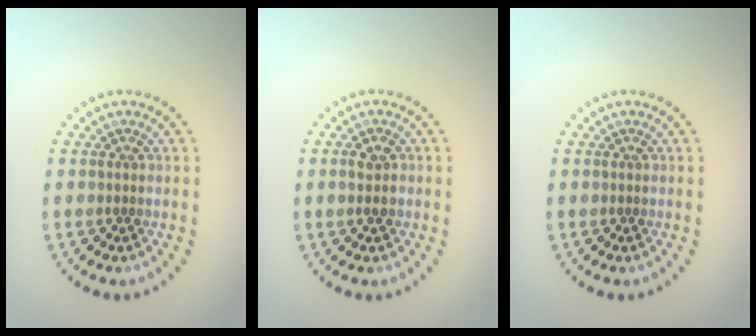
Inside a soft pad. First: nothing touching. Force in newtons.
{"total": 1.5, "press": 1.5, "slide": 0.1}
{"total": 0.0}